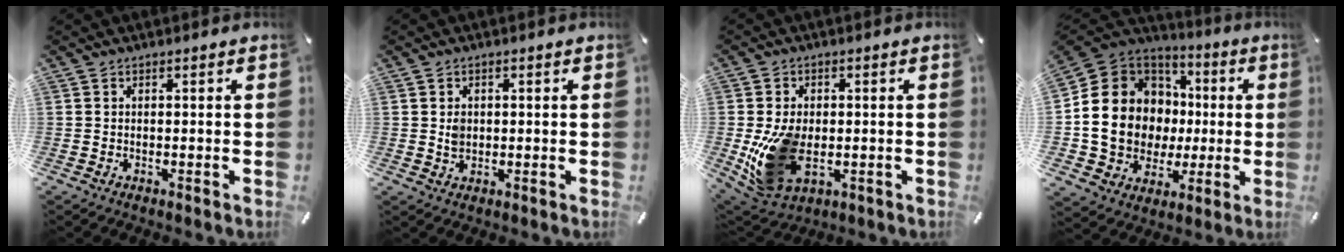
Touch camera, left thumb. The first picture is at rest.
{"total": 2.3, "force": [0.4, 1.9, 1.2], "torque": [-0.018, 0.001, 0.005]}
{"total": 12.9, "force": [-1.9, 8.8, 9.2], "torque": [-0.198, -0.004, -0.029]}
{"total": 16.8, "force": [-0.2, 15.0, 7.5], "torque": [-0.164, -0.021, 0.016]}